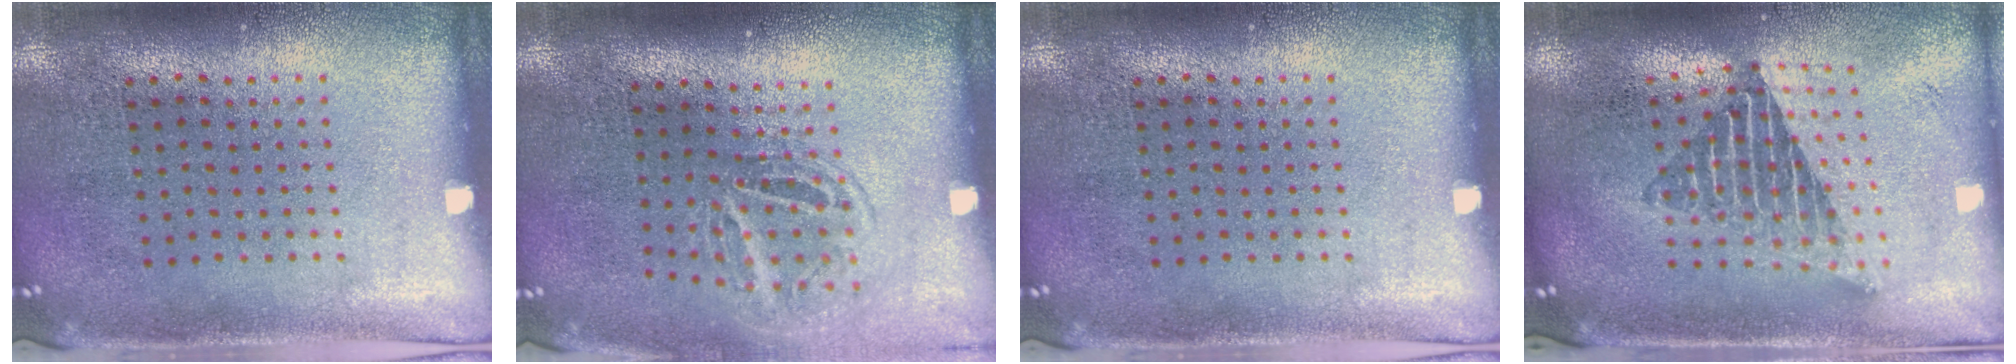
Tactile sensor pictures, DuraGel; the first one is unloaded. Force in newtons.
{"total": 1.6, "press": 1.1, "slide": 1.2}
{"total": 0.0}
{"total": 1.9, "press": 1.5, "slide": 1.3}